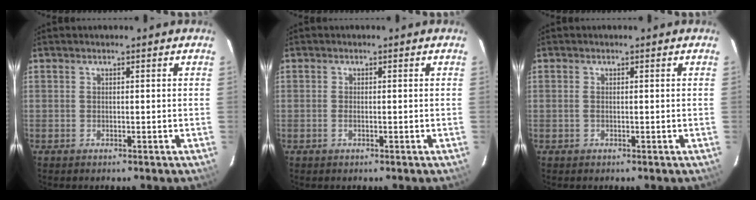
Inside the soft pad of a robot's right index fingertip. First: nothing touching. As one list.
[{"total": 0.9, "force": [-0.4, 0.4, 0.8], "torque": [-0.018, 0.000, -0.008]}, {"total": 0.6, "force": [0.0, 0.3, 0.5], "torque": [-0.013, 0.001, -0.002]}]